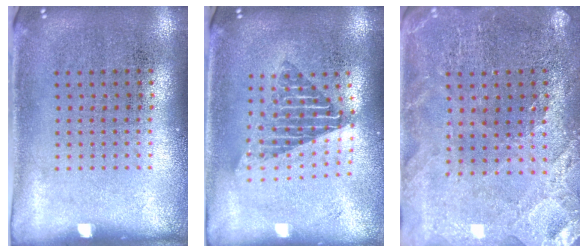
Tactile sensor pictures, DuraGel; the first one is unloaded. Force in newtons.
{"total": 1.7, "press": 1.4, "slide": 1.0}
{"total": 1.0, "press": 1.0, "slide": 0.1}